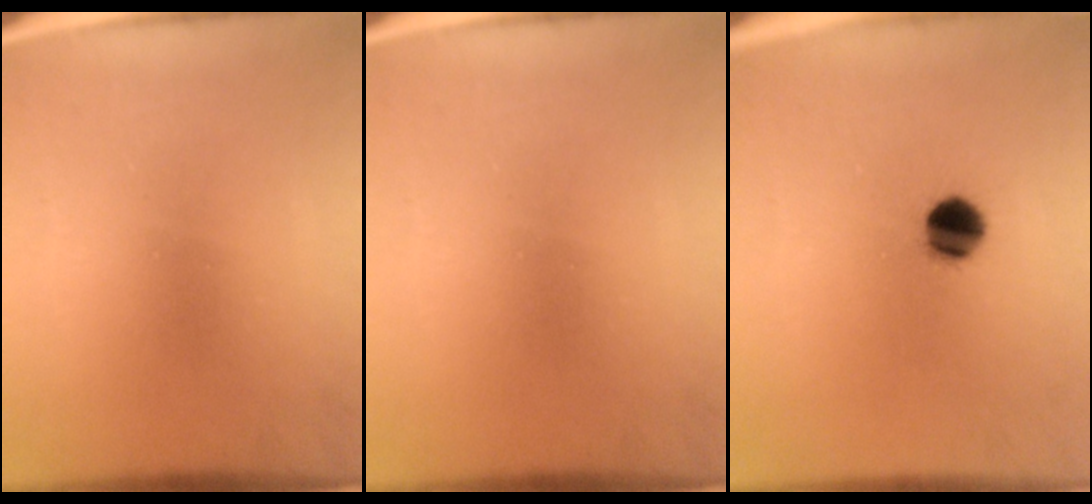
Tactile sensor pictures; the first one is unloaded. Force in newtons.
{"total": 0.0}
{"total": 6.4}